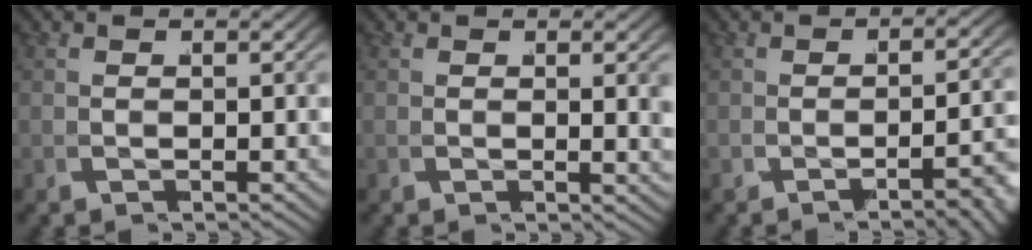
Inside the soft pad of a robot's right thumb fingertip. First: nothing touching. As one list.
[{"total": 1.5, "force": [0.6, 0.1, 1.3], "torque": [-0.011, -0.002, 0.010]}, {"total": 3.7, "force": [-2.5, 0.3, 2.8], "torque": [-0.026, 0.016, -0.044]}]